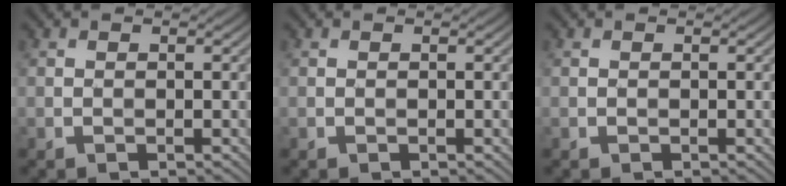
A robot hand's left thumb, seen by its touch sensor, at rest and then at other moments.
{"total": 0.0}
{"total": 0.0}